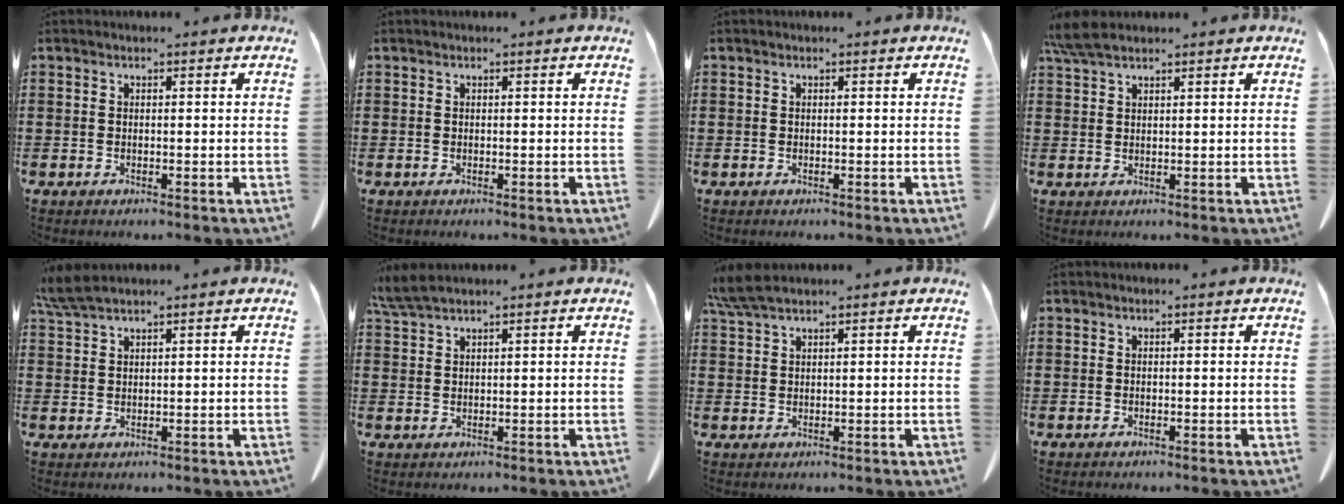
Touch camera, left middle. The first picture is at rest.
{"total": 0.0}
{"total": 0.0}
{"total": 3.6, "force": [2.7, 0.9, 2.3], "torque": [-0.051, 0.004, 0.052]}
{"total": 3.3, "force": [2.7, 0.2, 1.8], "torque": [-0.043, 0.001, 0.053]}
{"total": 3.1, "force": [2.5, 0.2, 1.8], "torque": [-0.042, 0.000, 0.049]}
{"total": 3.8, "force": [2.9, 0.6, 2.4], "torque": [-0.054, 0.003, 0.056]}
{"total": 0.0}